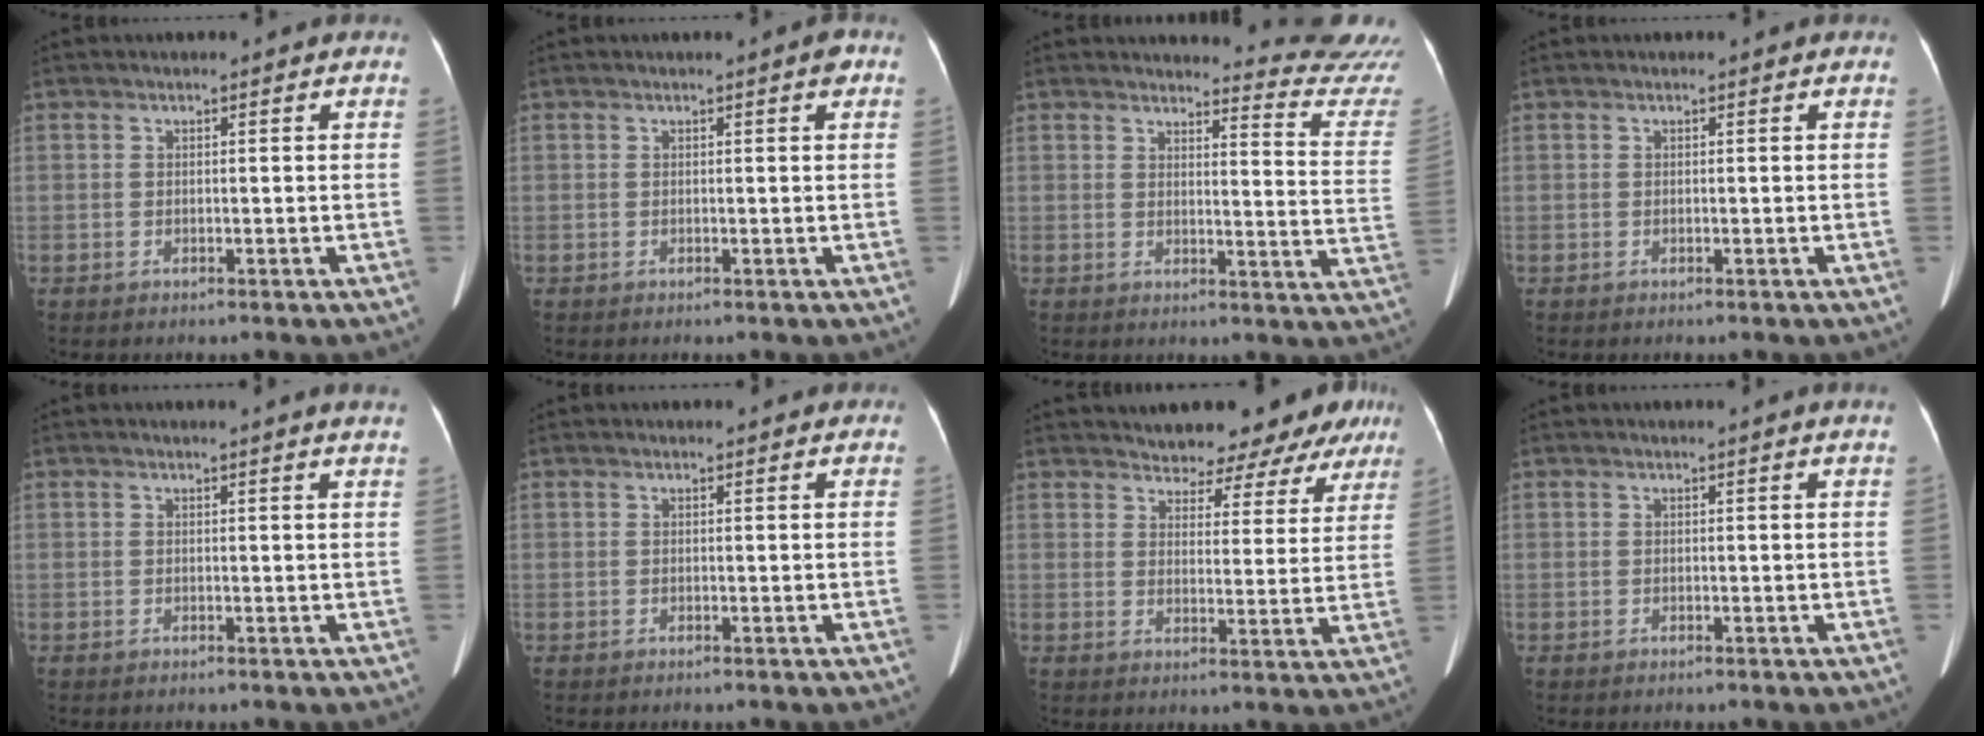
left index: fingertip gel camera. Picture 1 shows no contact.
{"total": 0.9, "force": [0.1, 0.1, 0.9], "torque": [-0.009, -0.016, -0.005]}
{"total": 13.6, "force": [13.6, -1.2, 0.6], "torque": [0.012, -0.160, 0.120]}
{"total": 0.0}
{"total": 3.8, "force": [3.4, -0.7, 1.5], "torque": [-0.015, -0.019, 0.018]}
{"total": 3.6, "force": [3.3, 0.8, 1.3], "torque": [-0.012, 0.004, 0.031]}
{"total": 13.2, "force": [12.0, 4.3, 3.5], "torque": [-0.006, -0.022, 0.127]}
{"total": 1.5, "force": [1.2, -0.6, 0.5], "torque": [-0.011, -0.018, 0.009]}